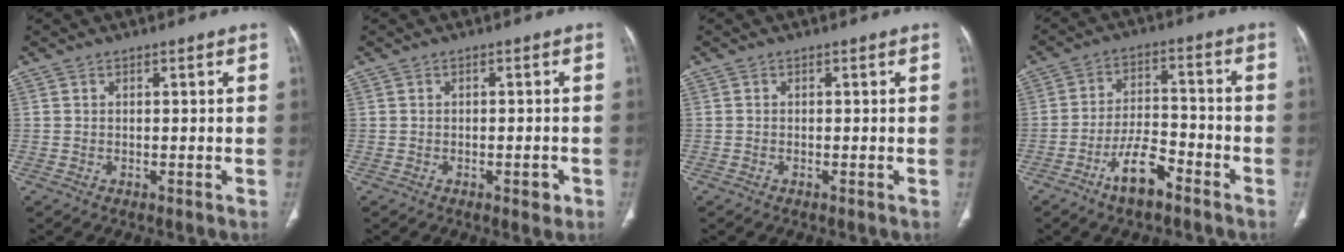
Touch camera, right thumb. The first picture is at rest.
{"total": 2.2, "force": [-1.1, 1.1, 1.6], "torque": [-0.016, 0.003, -0.012]}
{"total": 0.0}
{"total": 8.8, "force": [-5.6, 3.5, 5.8], "torque": [-0.102, 0.036, -0.099]}